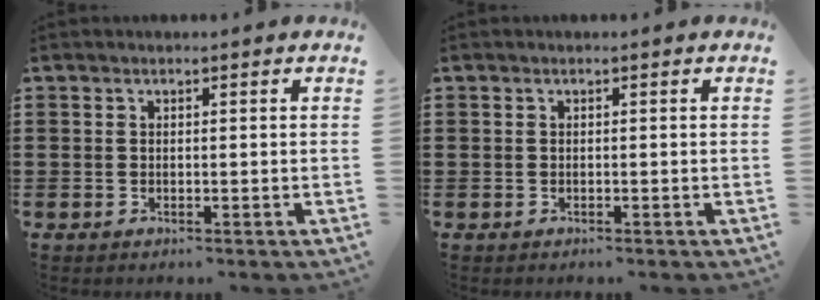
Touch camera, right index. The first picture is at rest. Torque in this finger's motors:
{"motor_torque": [-0.07, 0.20, 0.00, 0.01]}